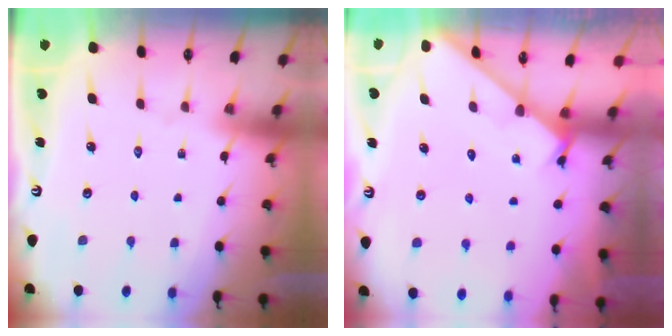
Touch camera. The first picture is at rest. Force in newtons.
{"total": 2.7, "press": 2.7, "slide": 0.2}